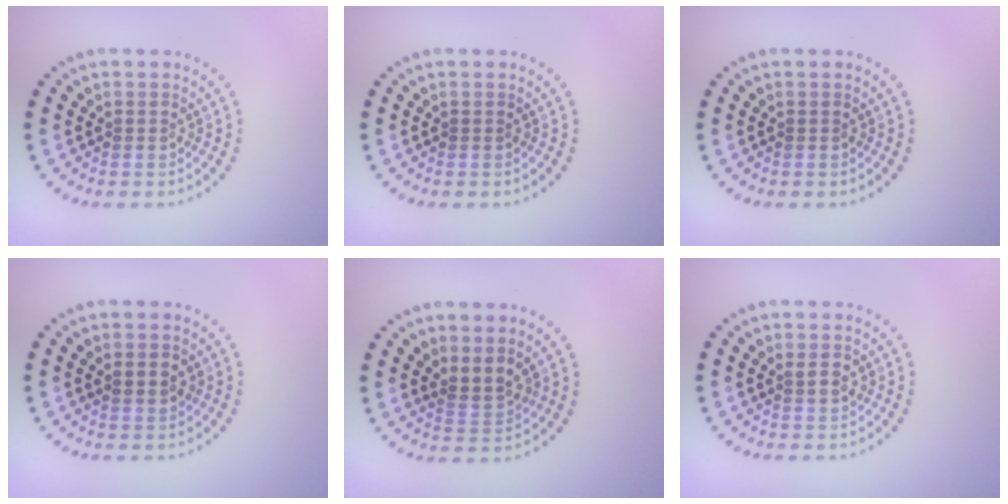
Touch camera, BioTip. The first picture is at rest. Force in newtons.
{"total": 0.0}
{"total": 0.0}
{"total": 1.7, "press": 1.7, "slide": 0.5}
{"total": 2.4, "press": 2.1, "slide": 1.3}
{"total": 1.0, "press": 1.0, "slide": 0.1}